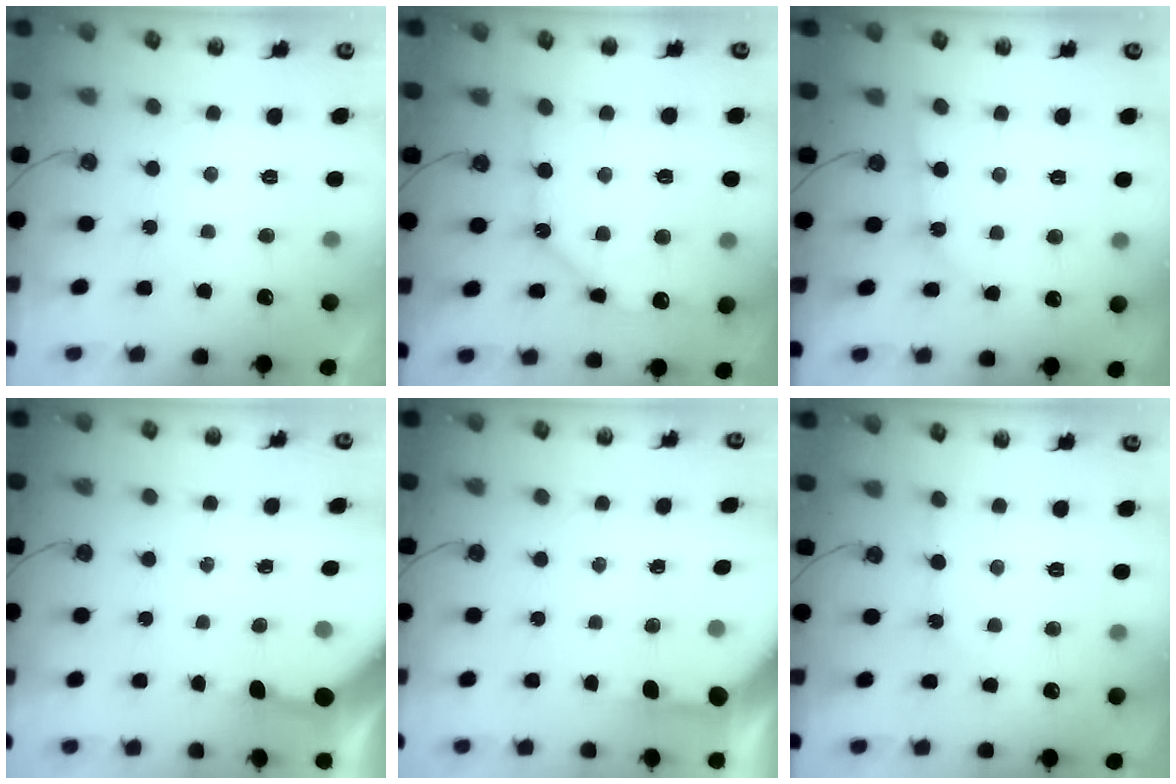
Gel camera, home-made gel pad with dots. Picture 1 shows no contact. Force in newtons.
{"total": 11.2, "press": 11.1, "slide": 1.4}
{"total": 2.2, "press": 2.2, "slide": 0.3}
{"total": 3.8, "press": 3.8, "slide": 0.4}
{"total": 5.0, "press": 5.0, "slide": 0.5}
{"total": 2.2, "press": 2.2, "slide": 0.3}